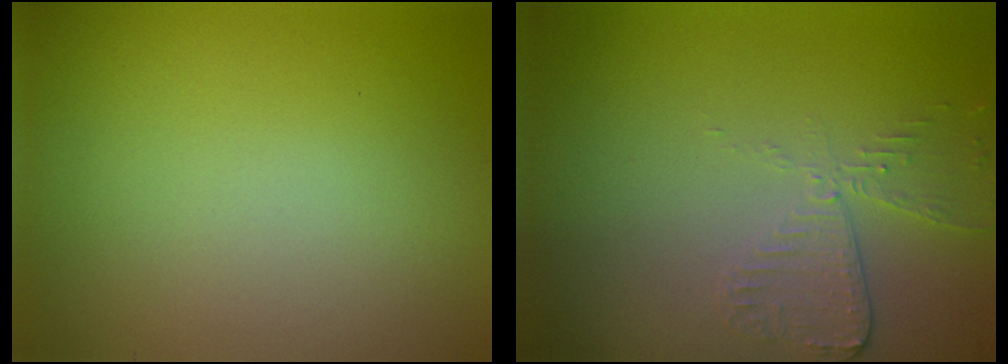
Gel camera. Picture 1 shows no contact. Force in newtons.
{"total": 2.5, "press": 2.3, "slide": 1.0}